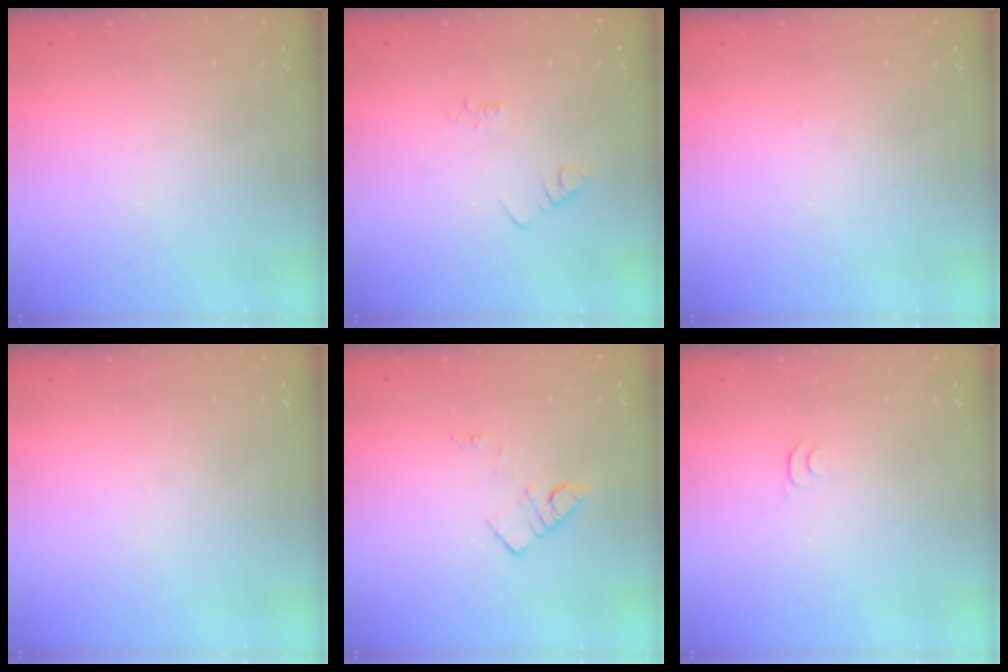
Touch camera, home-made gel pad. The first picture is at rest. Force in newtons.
{"total": 1.9, "press": 1.9, "slide": 0.3}
{"total": 2.8, "press": 2.8, "slide": 0.4}
{"total": 0.0}
{"total": 5.8, "press": 5.8, "slide": 0.6}
{"total": 3.5, "press": 3.4, "slide": 0.4}